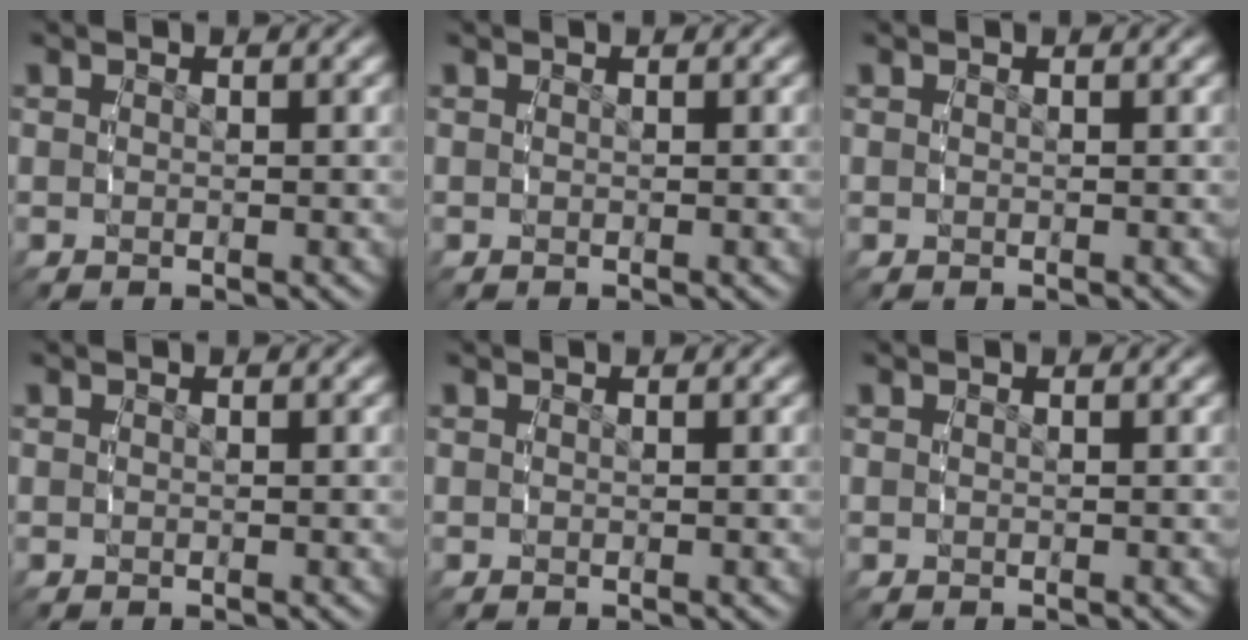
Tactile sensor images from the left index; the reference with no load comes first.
{"total": 0.0}
{"total": 0.0}
{"total": 0.0}
{"total": 0.0}
{"total": 0.0}